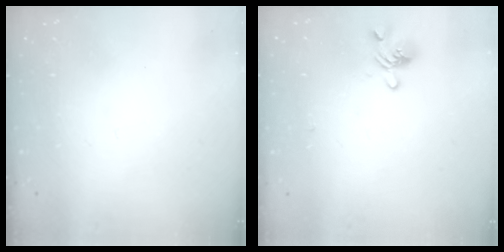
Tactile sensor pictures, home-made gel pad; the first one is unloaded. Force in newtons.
{"total": 1.3, "press": 0.9, "slide": 1.0}